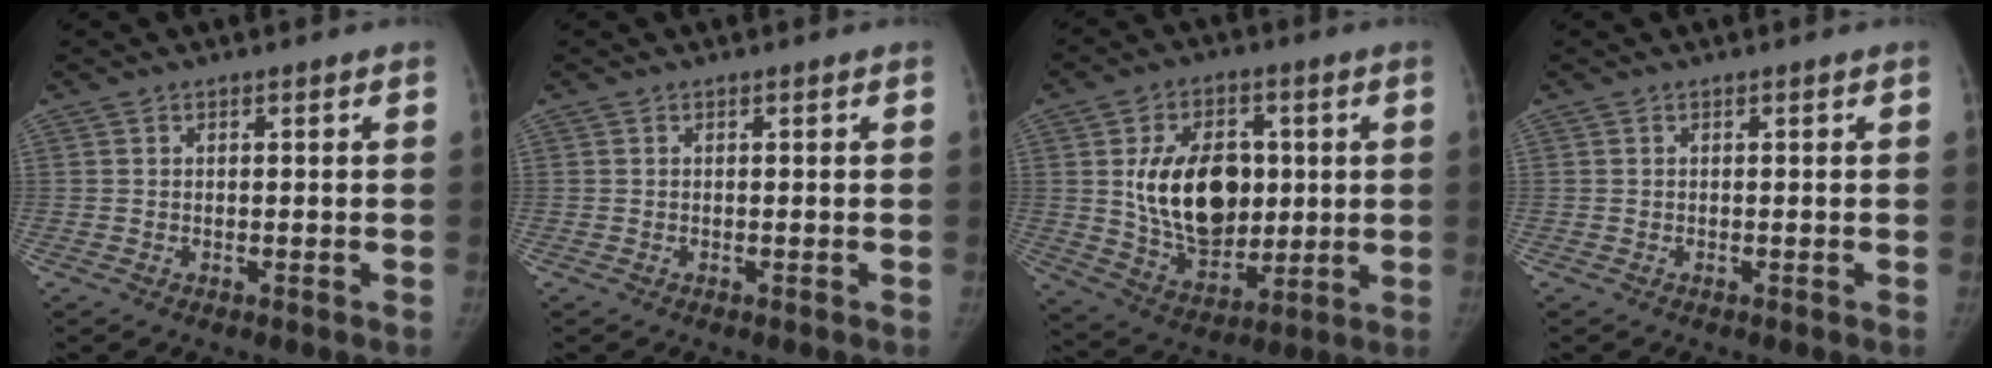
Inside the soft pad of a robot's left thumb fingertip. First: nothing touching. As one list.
[{"total": 0.0}, {"total": 17.5, "force": [2.2, 11.8, 12.8], "torque": [-0.159, -0.014, 0.051]}, {"total": 0.0}]